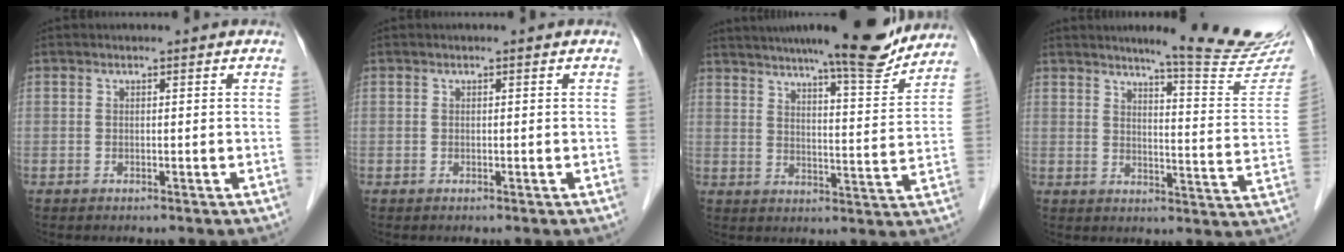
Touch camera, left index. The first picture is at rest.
{"total": 0.0}
{"total": 16.7, "force": [14.7, 1.3, 7.9], "torque": [-0.111, -0.011, 0.196]}
{"total": 16.2, "force": [14.3, 0.0, 7.6], "torque": [-0.091, -0.077, 0.166]}